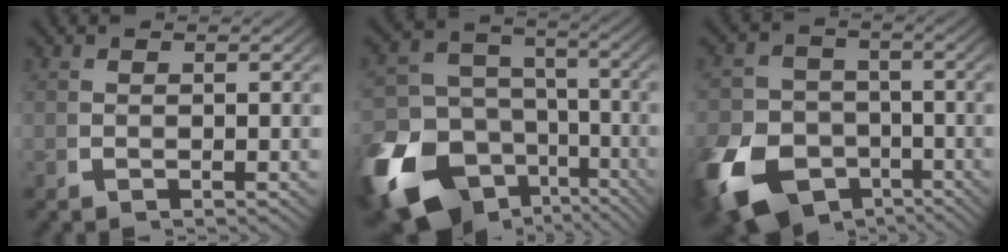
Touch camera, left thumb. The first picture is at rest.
{"total": 16.0, "force": [-6.0, 11.5, 9.4], "torque": [-0.186, -0.071, -0.080]}
{"total": 14.8, "force": [-6.6, 11.6, 6.3], "torque": [-0.133, -0.067, -0.097]}